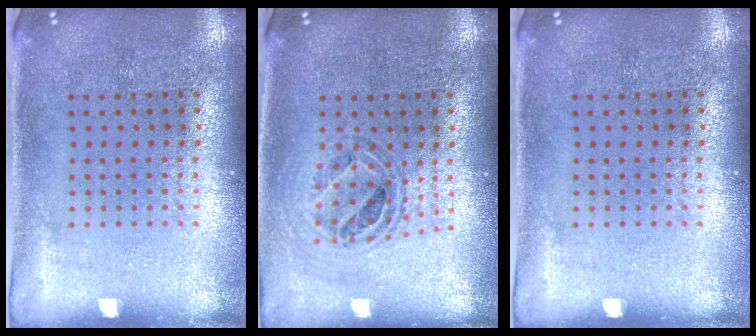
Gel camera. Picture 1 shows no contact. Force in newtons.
{"total": 0.7, "press": 0.7, "slide": 0.0}
{"total": 0.0}